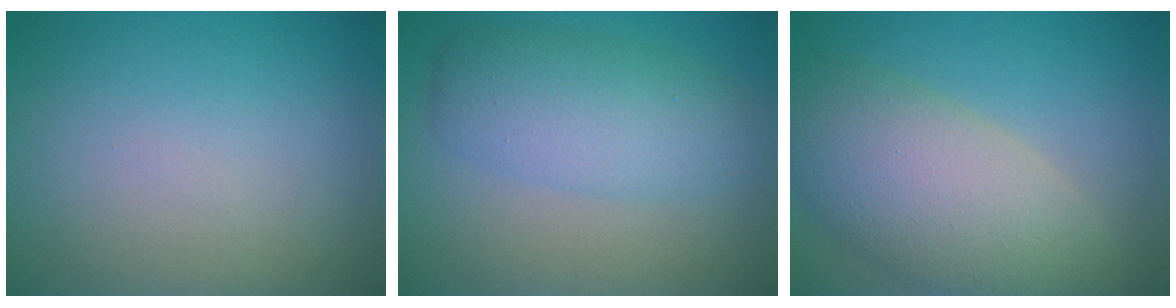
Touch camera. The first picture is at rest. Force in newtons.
{"total": 5.1, "press": 5.1, "slide": 0.1}
{"total": 8.7, "press": 8.6, "slide": 0.9}